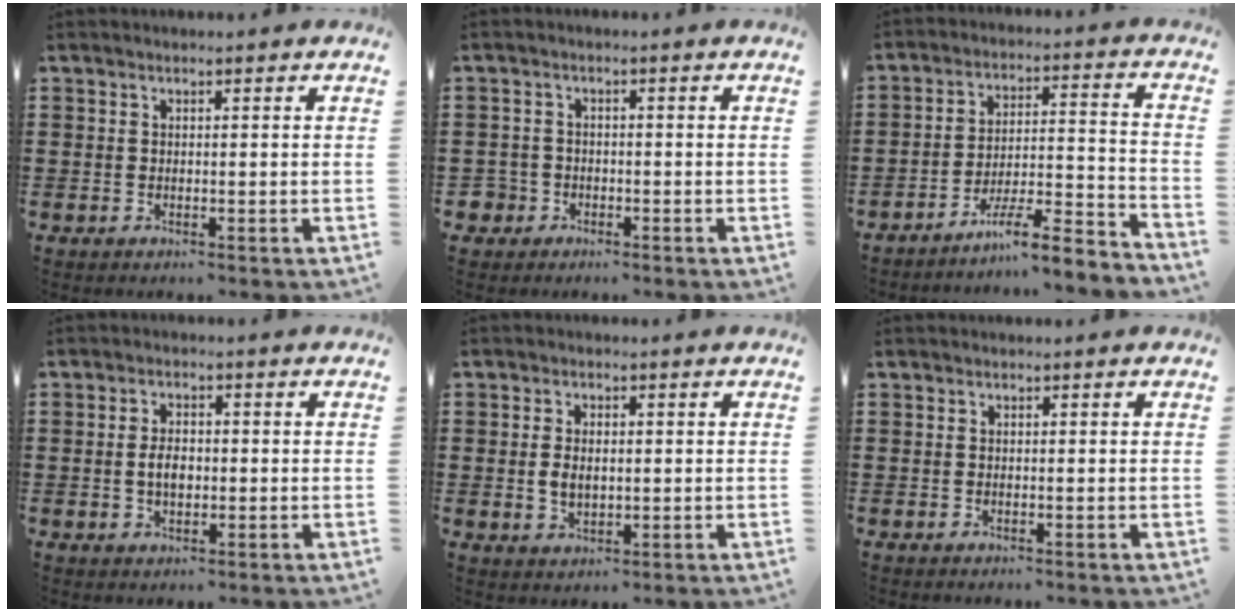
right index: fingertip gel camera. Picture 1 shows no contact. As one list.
[{"total": 2.6, "force": [-1.6, 2.0, 0.3], "torque": [-0.027, -0.005, -0.042]}, {"total": 7.6, "force": [-6.5, 0.4, 3.9], "torque": [-0.063, 0.001, -0.124]}, {"total": 3.4, "force": [-0.2, 2.0, 2.8], "torque": [-0.047, 0.001, -0.007]}, {"total": 3.2, "force": [0.1, 2.0, 2.5], "torque": [-0.052, 0.007, 0.001]}, {"total": 0.0}]